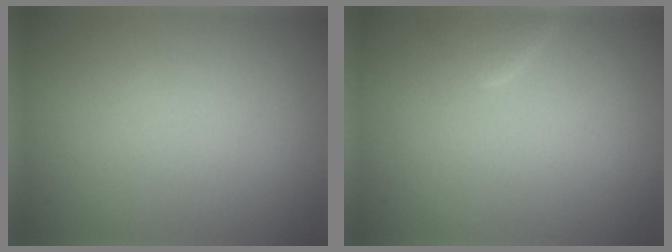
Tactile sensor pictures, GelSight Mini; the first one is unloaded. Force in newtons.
{"total": 1.6, "press": 1.6, "slide": 0.1}